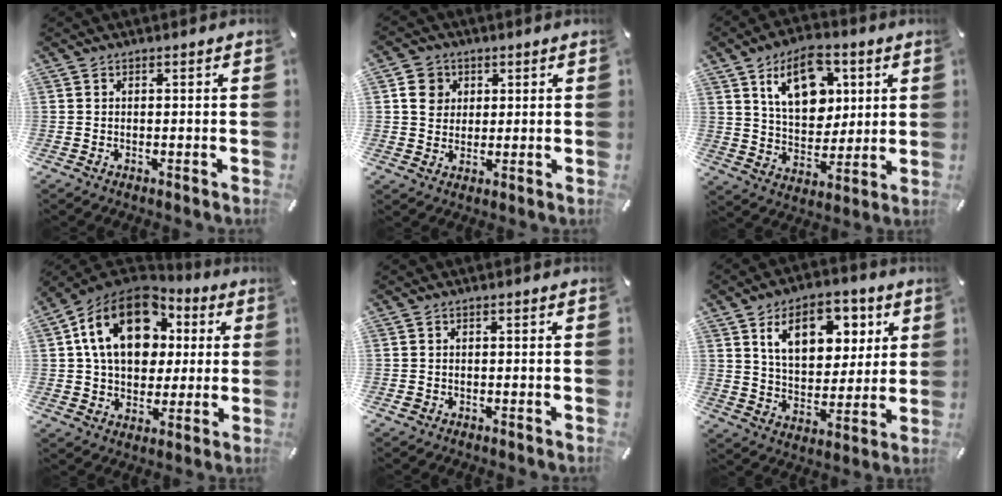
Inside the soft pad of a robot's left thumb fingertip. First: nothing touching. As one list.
[{"total": 5.4, "force": [1.5, 5.0, 1.2], "torque": [-0.017, 0.004, 0.025]}, {"total": 14.5, "force": [6.3, 9.7, 8.7], "torque": [-0.130, -0.012, 0.112]}, {"total": 19.9, "force": [6.0, 14.4, 12.2], "torque": [-0.225, -0.013, 0.104]}, {"total": 0.7, "force": [-0.3, 0.7, 0.1], "torque": [-0.003, 0.003, -0.008]}, {"total": 14.4, "force": [7.2, 9.3, 8.3], "torque": [-0.131, -0.017, 0.126]}]